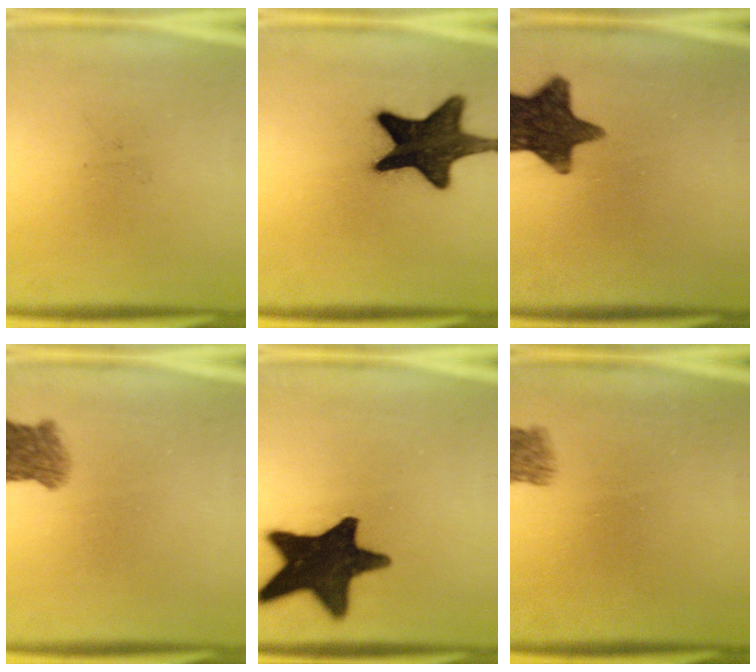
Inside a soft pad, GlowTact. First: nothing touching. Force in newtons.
{"total": 16.6}
{"total": 13.7}
{"total": 4.3}
{"total": 18.5}
{"total": 2.9}